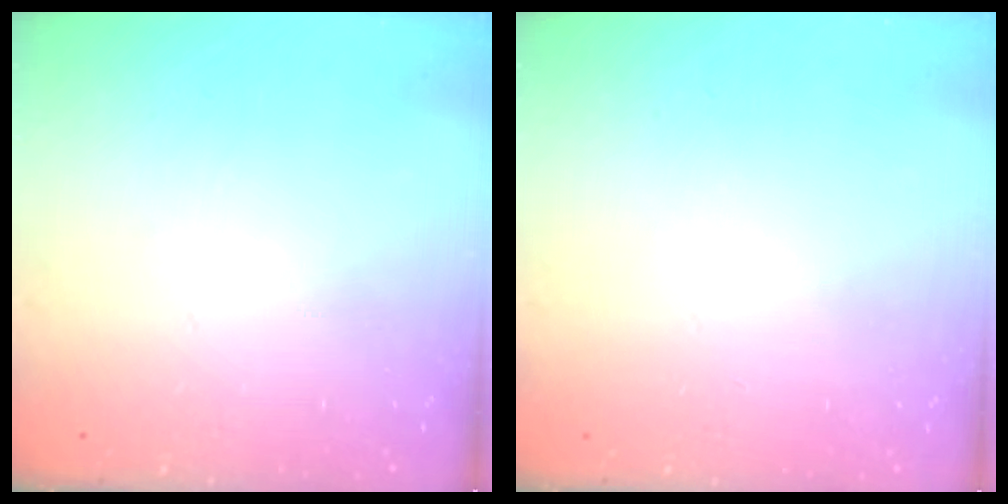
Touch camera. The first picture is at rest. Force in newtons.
{"total": 0.8, "press": 0.5, "slide": 0.6}